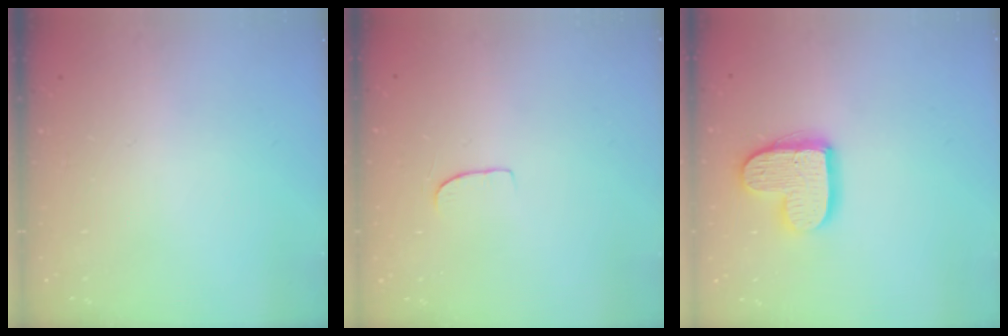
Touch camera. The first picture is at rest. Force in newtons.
{"total": 5.8, "press": 5.8, "slide": 0.3}
{"total": 13.0, "press": 13.0, "slide": 0.8}